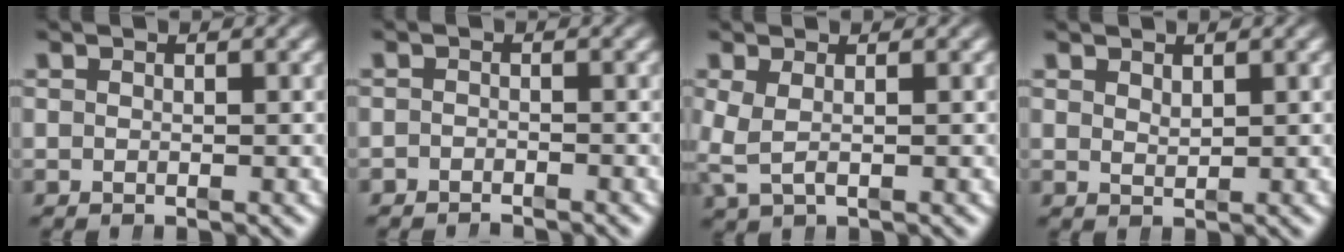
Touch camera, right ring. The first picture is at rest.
{"total": 1.6, "force": [-1.6, 0.1, -0.2], "torque": [0.003, -0.012, -0.022]}
{"total": 3.0, "force": [-0.3, 2.0, 2.2], "torque": [-0.063, -0.019, 0.003]}
{"total": 1.0, "force": [0.9, -0.4, 0.2], "torque": [0.004, -0.007, 0.026]}